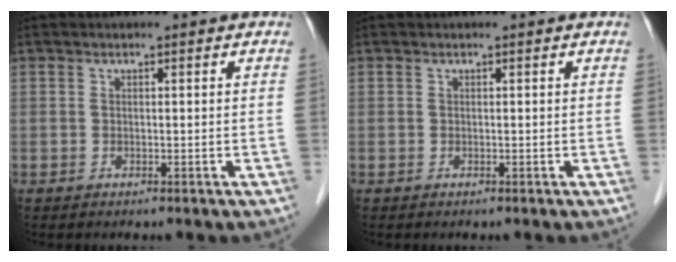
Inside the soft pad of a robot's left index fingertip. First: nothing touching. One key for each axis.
{"total": 0.0}